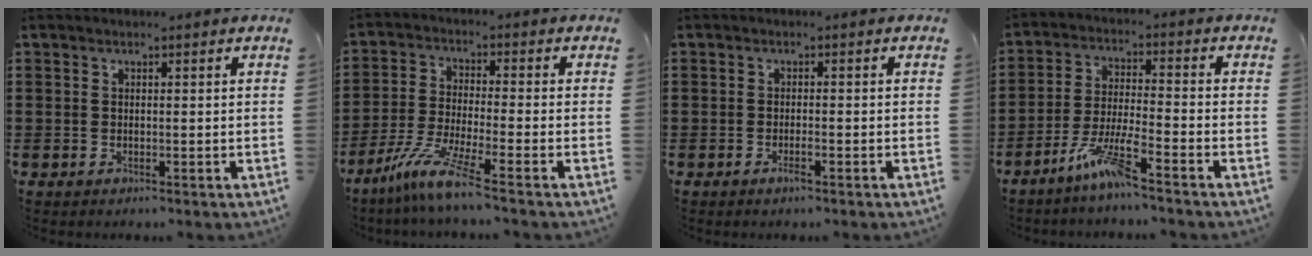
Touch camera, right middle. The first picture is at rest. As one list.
[{"total": 7.7, "force": [-5.4, -0.1, 5.5], "torque": [-0.123, -0.019, -0.108]}, {"total": 1.2, "force": [-0.8, 0.1, 1.0], "torque": [-0.017, -0.004, -0.012]}, {"total": 7.1, "force": [-5.2, 0.4, 4.8], "torque": [-0.110, -0.011, -0.103]}]